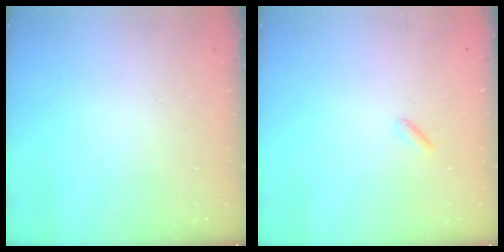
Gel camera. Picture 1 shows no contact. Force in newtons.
{"total": 0.9, "press": 0.8, "slide": 0.4}